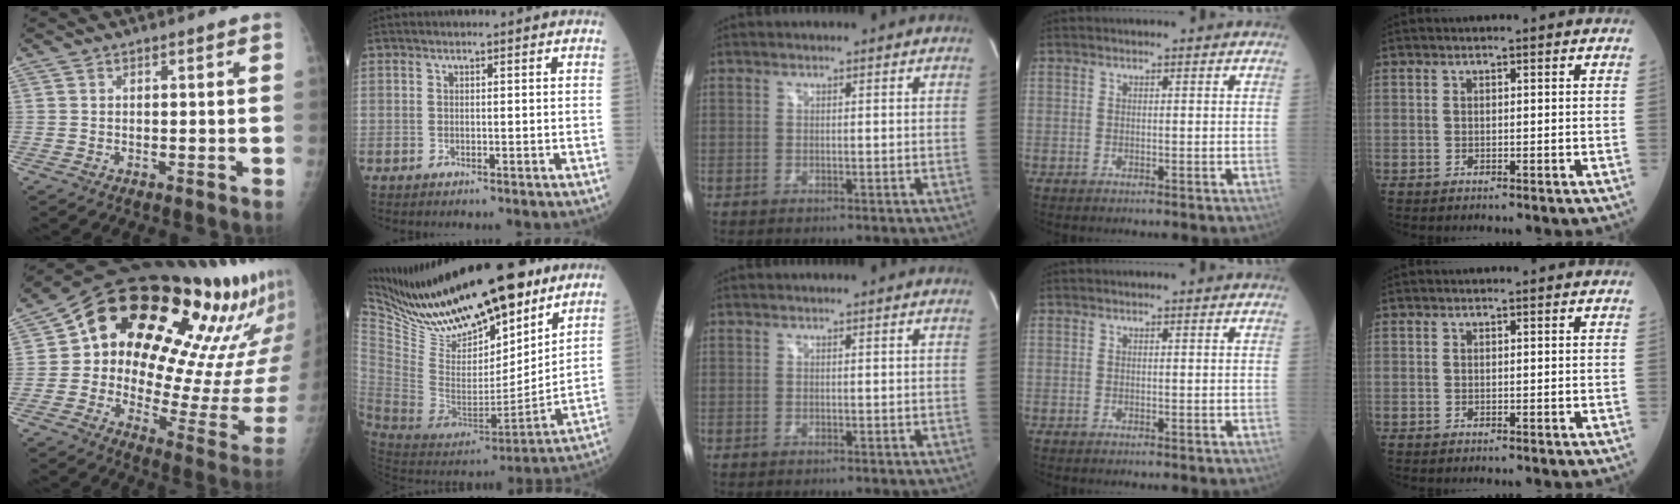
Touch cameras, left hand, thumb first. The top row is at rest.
{"thumb": {"total": 31.2, "force": [16.9, 12.0, 23.4], "torque": [-0.287, -0.032, 0.243]}, "index": {"total": 24.1, "force": [19.2, 6.6, 12.9], "torque": [-0.221, -0.018, 0.333]}}